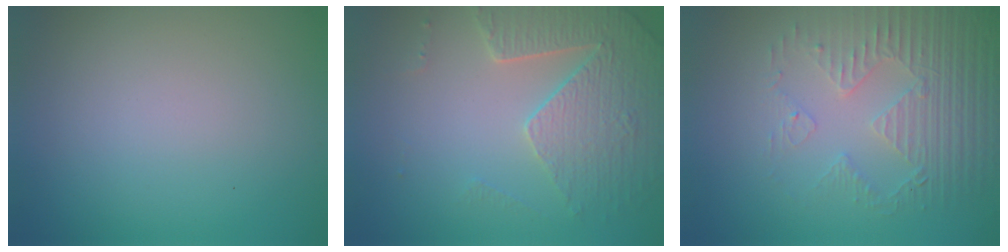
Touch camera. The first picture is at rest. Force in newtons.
{"total": 4.1, "press": 4.0, "slide": 1.0}
{"total": 4.0, "press": 3.6, "slide": 1.8}